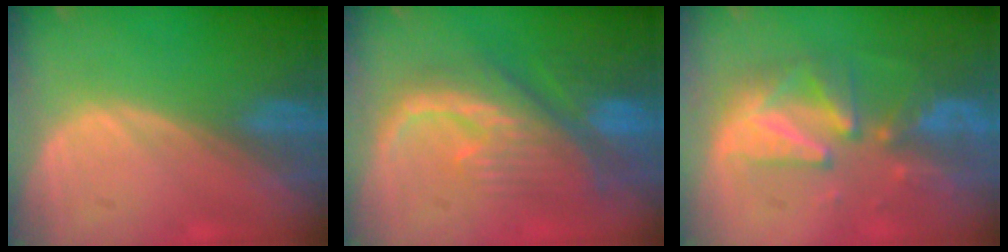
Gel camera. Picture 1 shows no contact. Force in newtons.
{"total": 10.1, "press": 9.0, "slide": 4.4}
{"total": 9.3, "press": 8.5, "slide": 3.7}